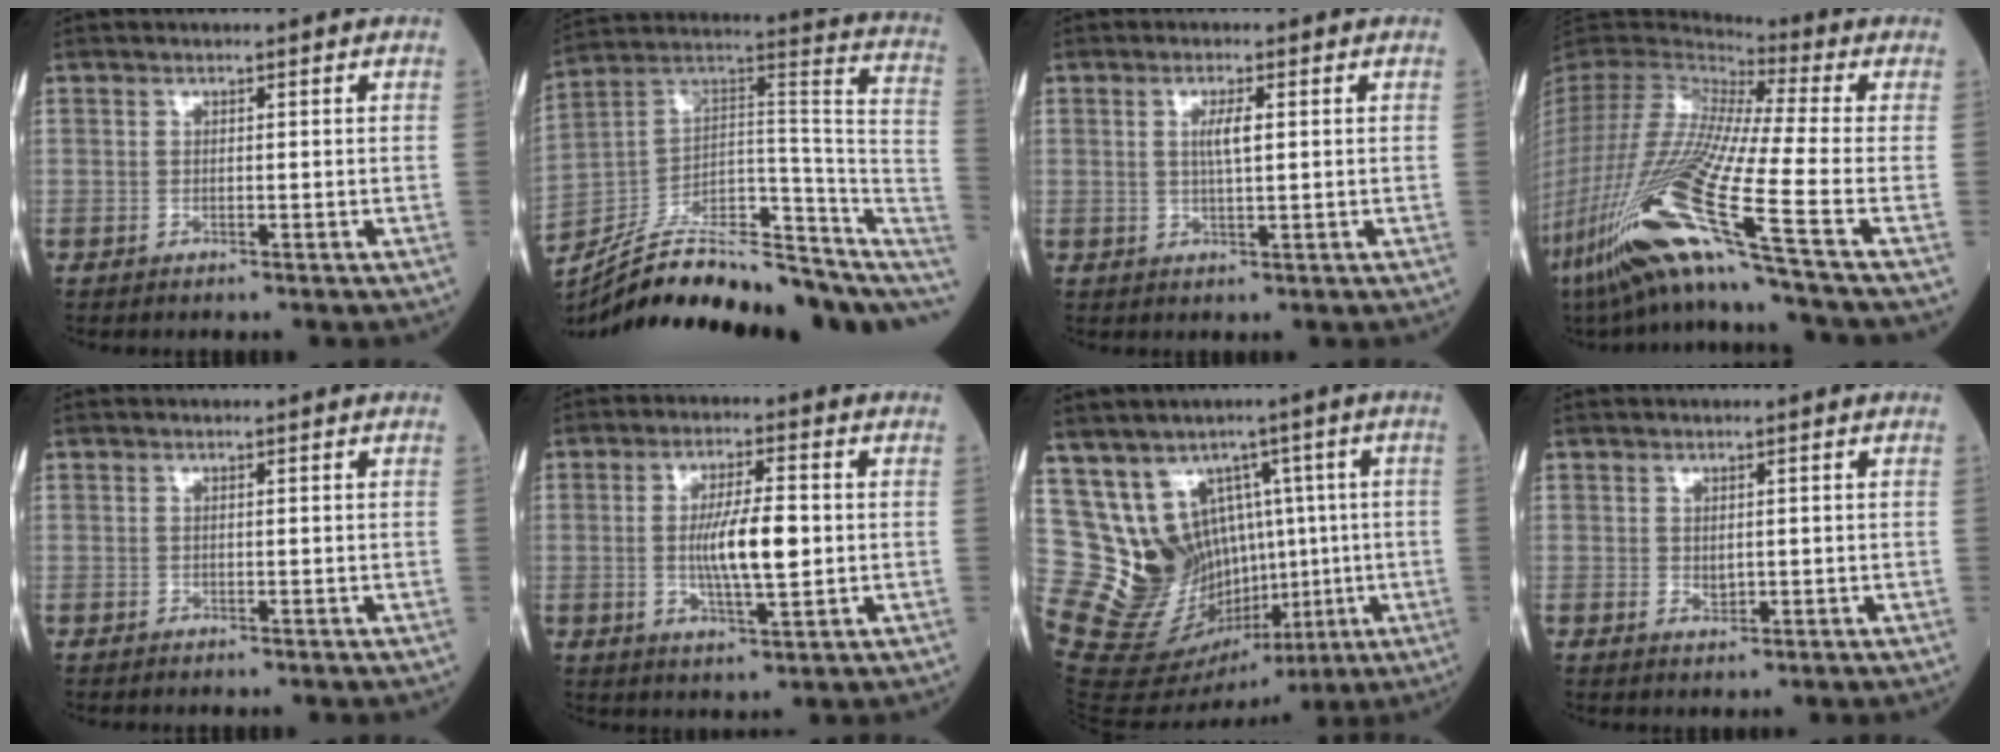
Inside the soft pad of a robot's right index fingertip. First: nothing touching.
{"total": 23.9, "force": [-18.3, 6.4, 14.0], "torque": [-0.181, 0.041, -0.286]}
{"total": 2.9, "force": [0.7, 0.3, 2.8], "torque": [-0.056, -0.002, 0.012]}
{"total": 26.8, "force": [-12.8, -0.8, 23.5], "torque": [-0.496, -0.070, -0.244]}
{"total": 0.0}
{"total": 8.4, "force": [-0.1, 1.6, 8.2], "torque": [-0.152, -0.001, -0.001]}
{"total": 15.7, "force": [2.5, 12.5, 9.1], "torque": [-0.175, 0.051, 0.094]}
{"total": 1.2, "force": [0.1, 0.5, 1.0], "torque": [-0.017, -0.005, 0.005]}